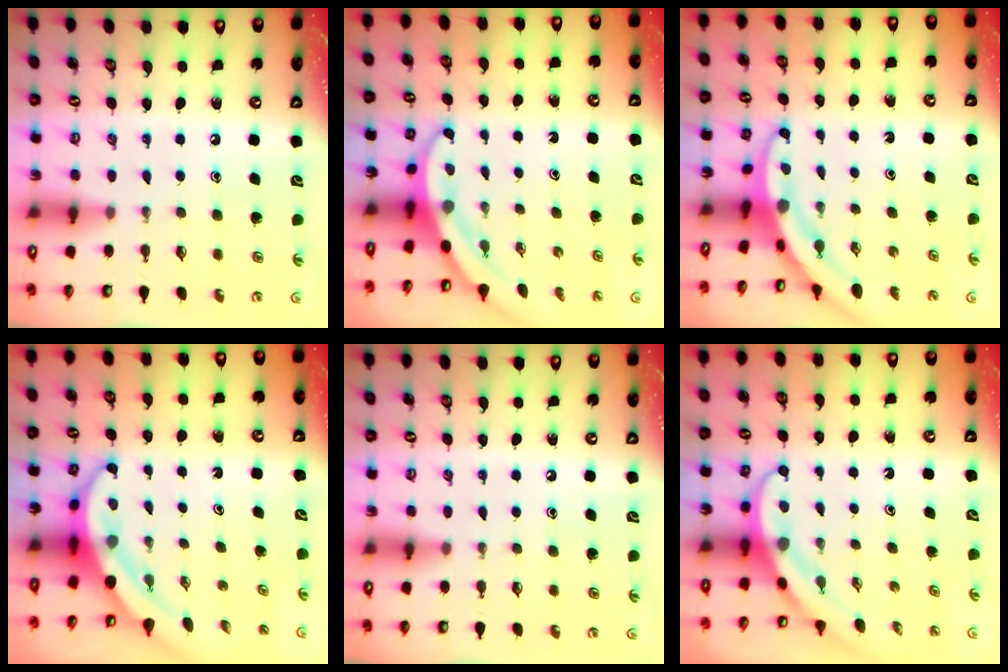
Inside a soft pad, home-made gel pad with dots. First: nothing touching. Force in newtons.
{"total": 3.6, "press": 3.6, "slide": 0.2}
{"total": 3.2, "press": 3.2, "slide": 0.3}
{"total": 5.8, "press": 5.7, "slide": 1.5}
{"total": 0.0}
{"total": 3.8, "press": 3.8, "slide": 0.3}